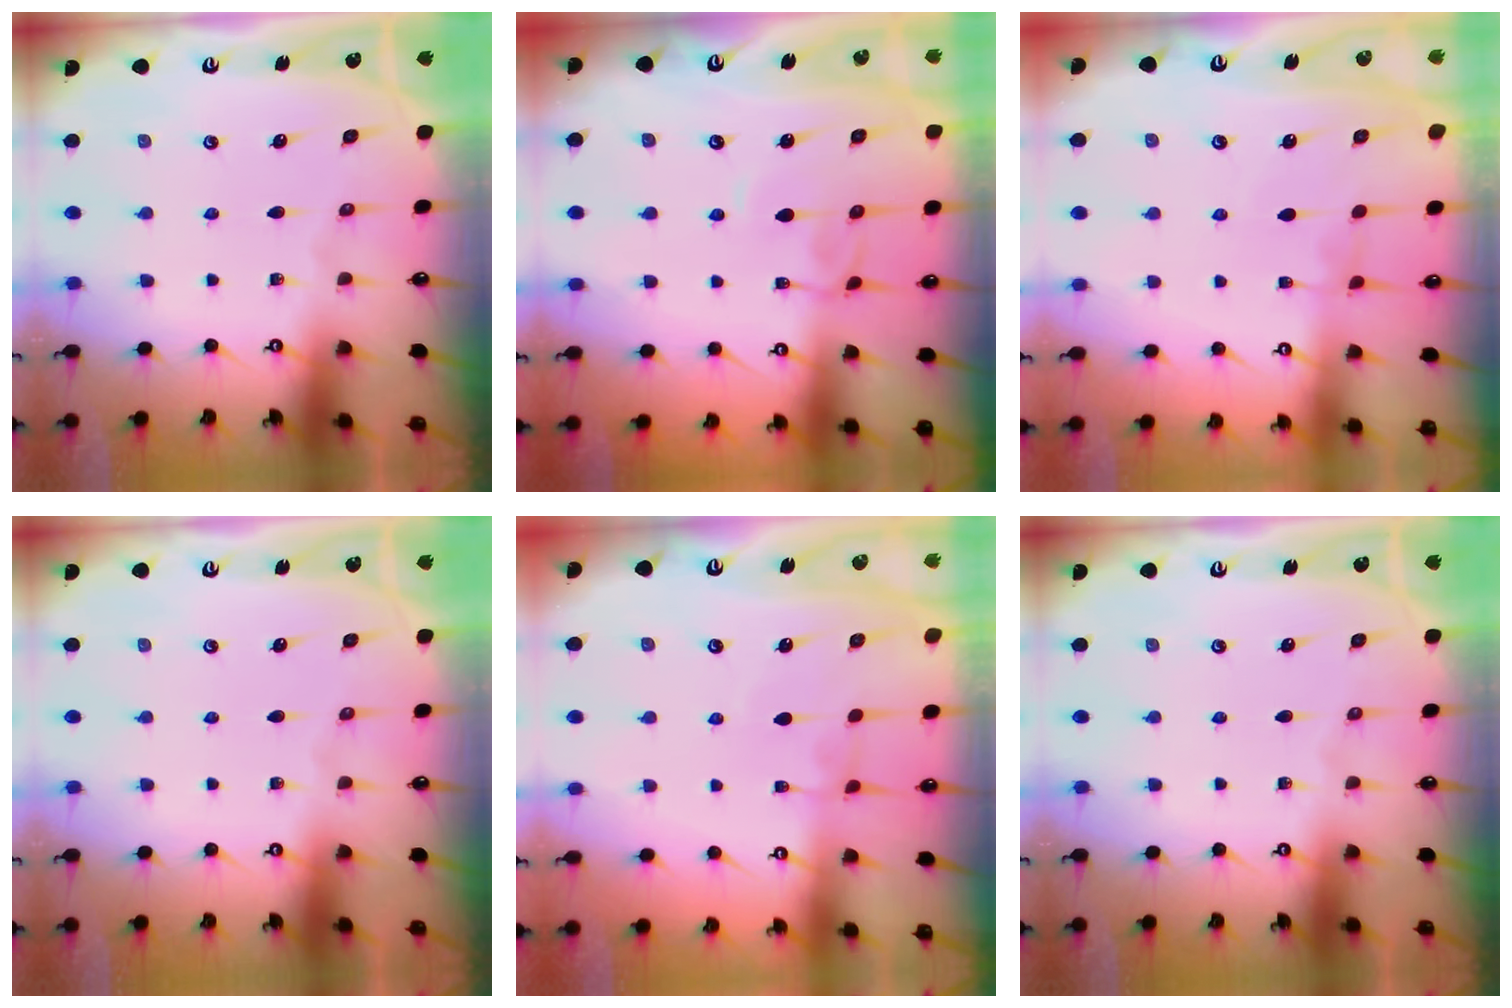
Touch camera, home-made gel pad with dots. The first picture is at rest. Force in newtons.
{"total": 3.4, "press": 3.4, "slide": 0.1}
{"total": 2.4, "press": 2.4, "slide": 0.3}
{"total": 0.0}
{"total": 1.7, "press": 1.7, "slide": 0.3}
{"total": 0.0}